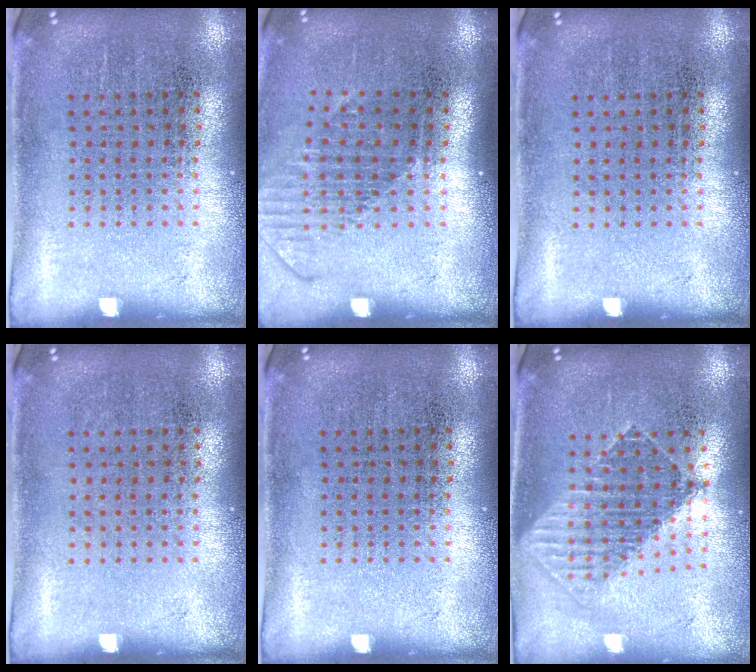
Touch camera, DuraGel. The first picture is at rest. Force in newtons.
{"total": 1.6, "press": 1.2, "slide": 1.0}
{"total": 0.0}
{"total": 0.0}
{"total": 0.0}
{"total": 1.7, "press": 1.5, "slide": 0.9}